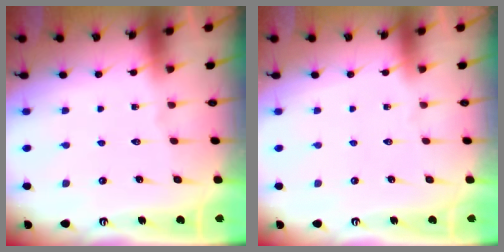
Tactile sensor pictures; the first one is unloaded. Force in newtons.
{"total": 0.0}